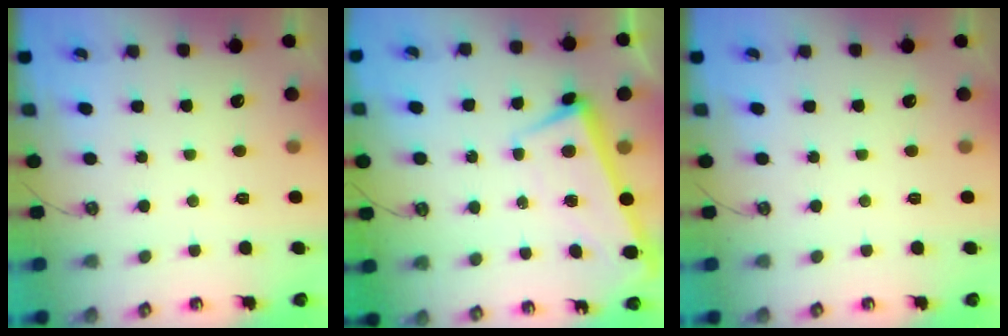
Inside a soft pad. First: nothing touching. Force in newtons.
{"total": 1.5, "press": 0.3, "slide": 1.5}
{"total": 0.0}